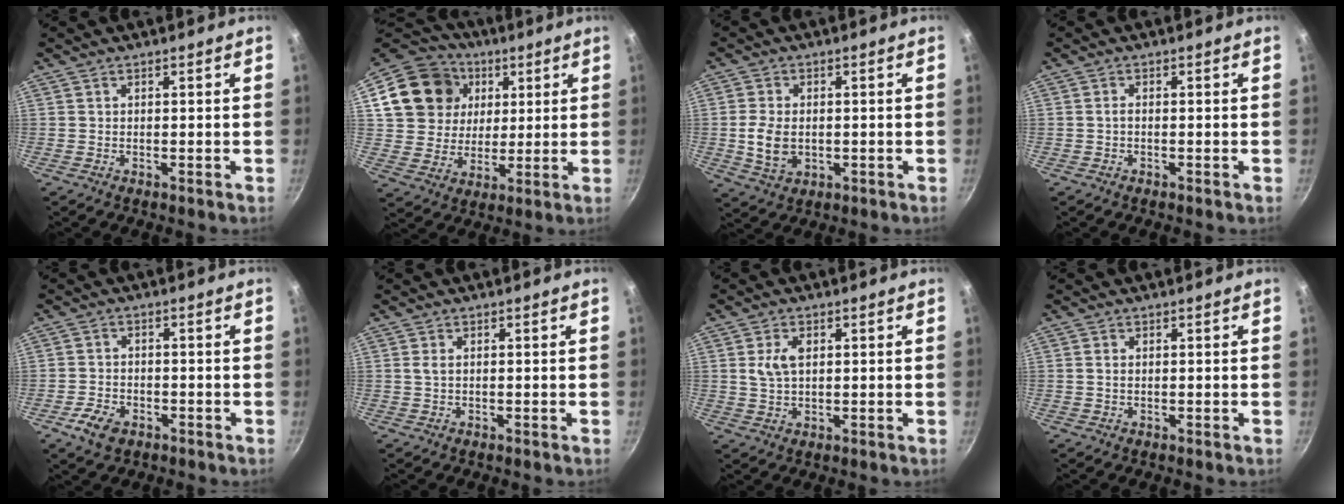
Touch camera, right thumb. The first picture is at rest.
{"total": 18.5, "force": [5.7, 15.7, 7.8], "torque": [-0.133, 0.013, 0.102]}
{"total": 6.9, "force": [-0.3, 4.7, 5.0], "torque": [-0.093, 0.000, 0.000]}
{"total": 0.9, "force": [-0.3, 0.4, 0.7], "torque": [-0.018, 0.006, -0.009]}
{"total": 5.4, "force": [-2.8, 3.4, 3.2], "torque": [-0.061, 0.017, -0.050]}
{"total": 1.1, "force": [0.1, 0.6, 1.0], "torque": [-0.022, 0.002, 0.001]}
{"total": 4.8, "force": [1.0, 3.0, 3.6], "torque": [-0.060, 0.001, 0.018]}
{"total": 0.9, "force": [0.0, 0.6, 0.7], "torque": [-0.013, 0.000, -0.001]}